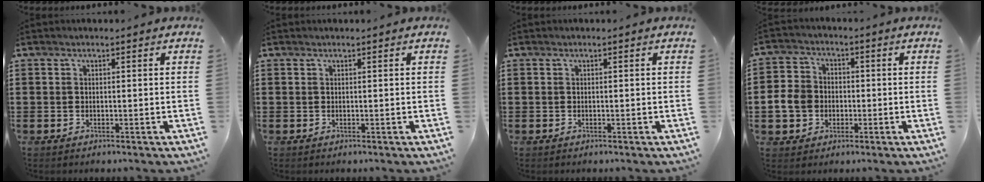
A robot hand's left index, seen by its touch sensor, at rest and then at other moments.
{"total": 0.0}
{"total": 0.0}
{"total": 6.2, "force": [-1.1, 5.5, 2.6], "torque": [-0.089, 0.007, -0.027]}